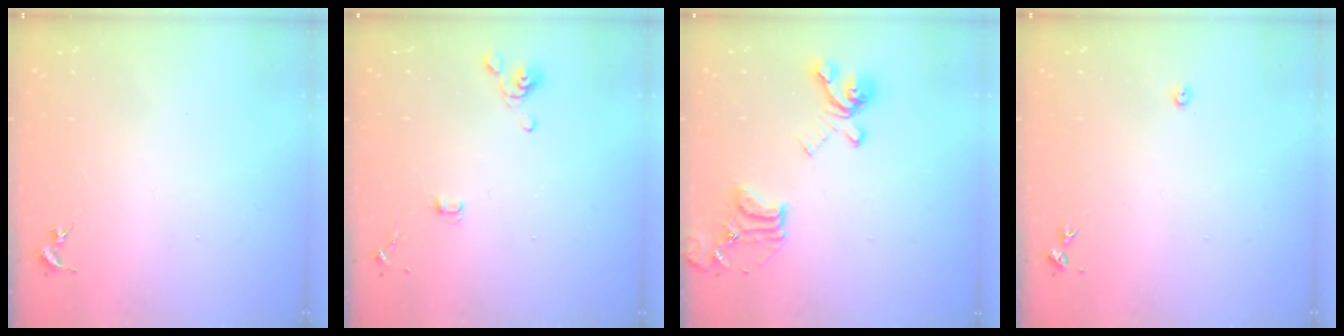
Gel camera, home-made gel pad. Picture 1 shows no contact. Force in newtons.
{"total": 4.7, "press": 4.2, "slide": 2.2}
{"total": 18.0, "press": 17.9, "slide": 1.9}
{"total": 2.2, "press": 2.2, "slide": 0.3}